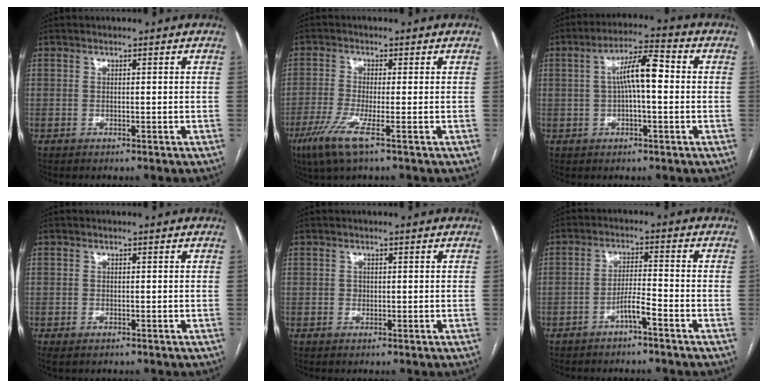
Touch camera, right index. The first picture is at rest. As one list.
[{"total": 6.1, "force": [-3.3, 0.1, 5.2], "torque": [-0.109, -0.019, -0.067]}, {"total": 7.8, "force": [0.6, 1.6, 7.6], "torque": [-0.135, 0.027, 0.006]}, {"total": 1.6, "force": [-1.1, 0.8, 0.9], "torque": [-0.016, -0.002, -0.011]}, {"total": 0.6, "force": [-0.1, 0.6, 0.2], "torque": [0.000, 0.002, -0.001]}, {"total": 3.6, "force": [-2.5, -0.2, 2.6], "torque": [-0.048, 0.005, -0.047]}]